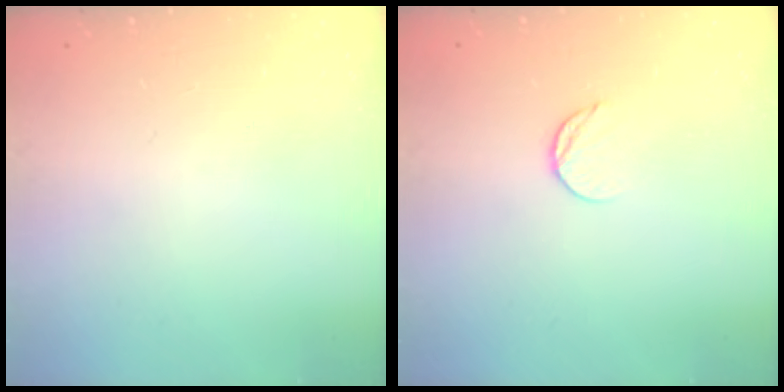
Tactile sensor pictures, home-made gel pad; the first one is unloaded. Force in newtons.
{"total": 6.3, "press": 6.3, "slide": 0.7}